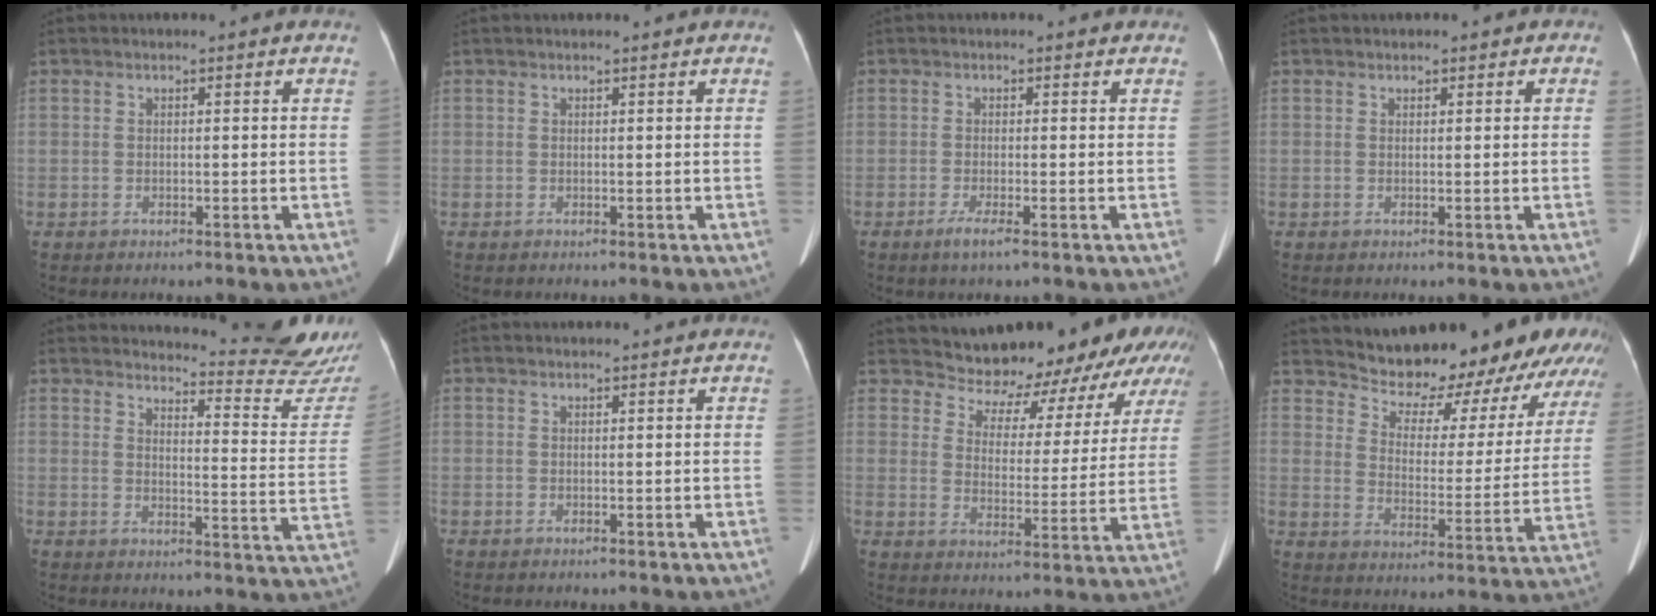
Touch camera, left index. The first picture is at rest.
{"total": 1.9, "force": [1.8, 0.0, 0.6], "torque": [-0.005, 0.002, 0.020]}
{"total": 2.3, "force": [-0.7, 0.3, 2.2], "torque": [-0.038, -0.012, -0.012]}
{"total": 0.9, "force": [0.3, 0.7, 0.4], "torque": [-0.003, -0.009, 0.001]}
{"total": 16.8, "force": [16.4, -0.8, 3.6], "torque": [-0.046, -0.145, 0.176]}
{"total": 2.3, "force": [2.2, 0.0, 0.7], "torque": [-0.006, 0.002, 0.024]}
{"total": 18.3, "force": [16.9, 5.8, 4.2], "torque": [-0.032, -0.040, 0.193]}
{"total": 25.1, "force": [22.8, 6.1, 8.5], "torque": [-0.115, -0.084, 0.277]}